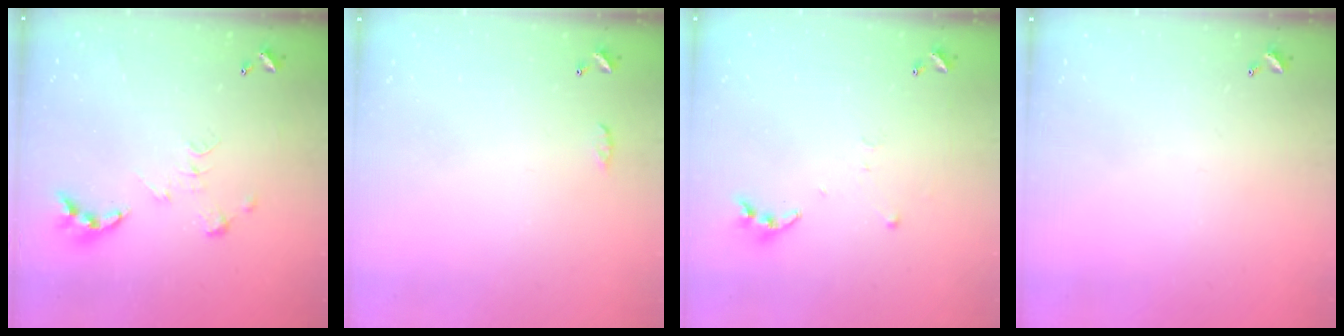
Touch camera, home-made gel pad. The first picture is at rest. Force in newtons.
{"total": 3.0, "press": 3.0, "slide": 0.5}
{"total": 3.8, "press": 3.8, "slide": 0.4}
{"total": 0.0}